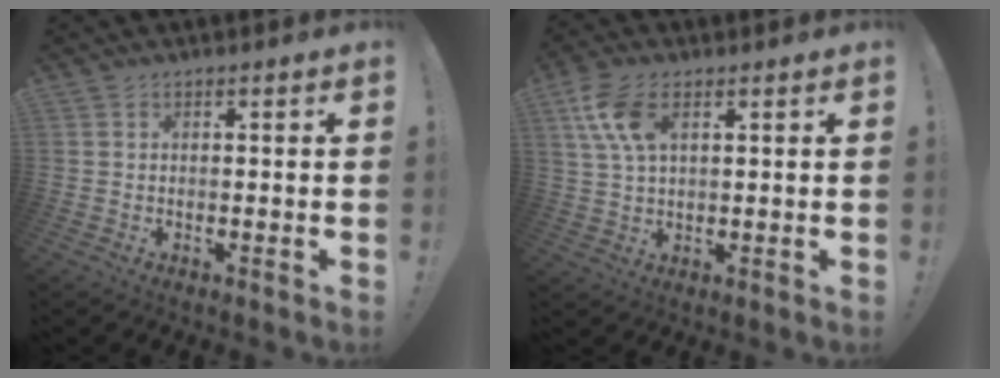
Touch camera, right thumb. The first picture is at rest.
{"total": 9.7, "force": [3.9, 5.1, 7.3], "torque": [-0.152, -0.008, 0.074]}